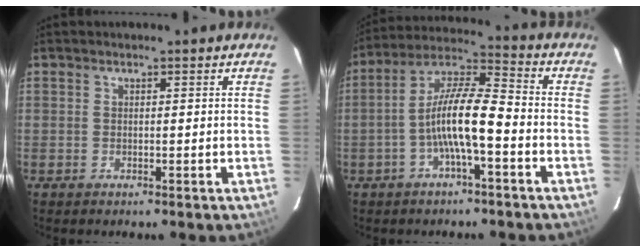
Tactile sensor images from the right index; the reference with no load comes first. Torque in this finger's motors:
{"motor_torque": [1.28, -0.86, 0.86, 0.21]}